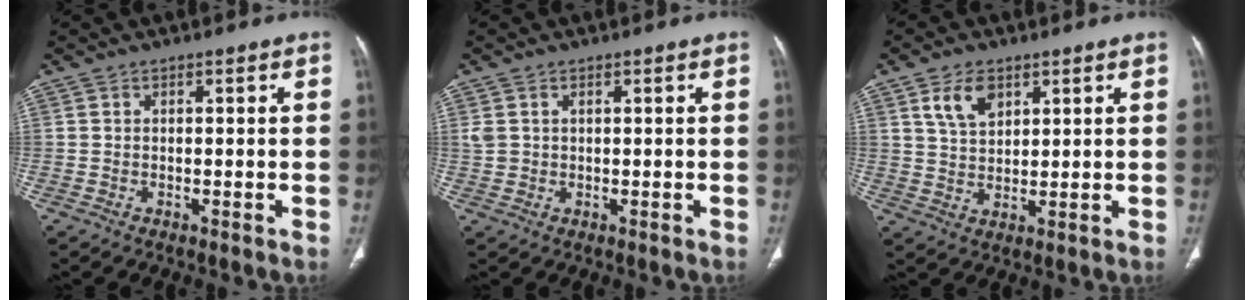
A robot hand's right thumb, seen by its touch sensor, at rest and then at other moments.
{"total": 2.3, "force": [0.7, 1.7, 1.4], "torque": [-0.034, 0.005, 0.022]}
{"total": 6.4, "force": [3.3, 3.8, 3.9], "torque": [-0.058, -0.017, 0.065]}